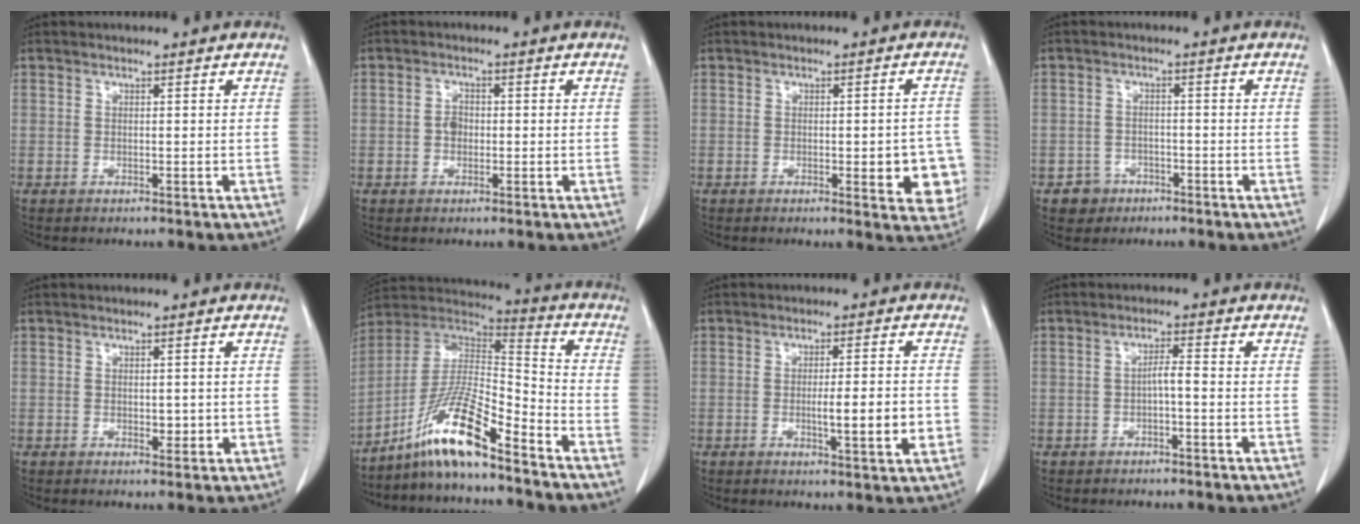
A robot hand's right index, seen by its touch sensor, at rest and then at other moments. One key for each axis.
{"total": 2.0, "fx": -0.3, "fy": 1.4, "fz": 1.4, "tx": -0.021, "ty": 0.005, "tz": -0.006}
{"total": 7.1, "fx": -1.7, "fy": 2.1, "fz": 6.6, "tx": -0.063, "ty": 0.001, "tz": -0.019}
{"total": 3.4, "fx": -1.8, "fy": 2.8, "fz": 0.0, "tx": 0.005, "ty": 0.015, "tz": -0.026}
{"total": 2.1, "fx": -0.2, "fy": 1.2, "fz": 1.7, "tx": -0.021, "ty": -0.001, "tz": 0.002}
{"total": 13.5, "fx": -9.5, "fy": 1.0, "fz": 9.5, "tx": -0.181, "ty": 0.009, "tz": -0.176}
{"total": 6.7, "fx": -1.4, "fy": 0.4, "fz": 6.5, "tx": -0.097, "ty": -0.007, "tz": -0.018}
{"total": 2.2, "fx": -0.6, "fy": 0.3, "fz": 2.1, "tx": -0.034, "ty": 0.005, "tz": -0.012}